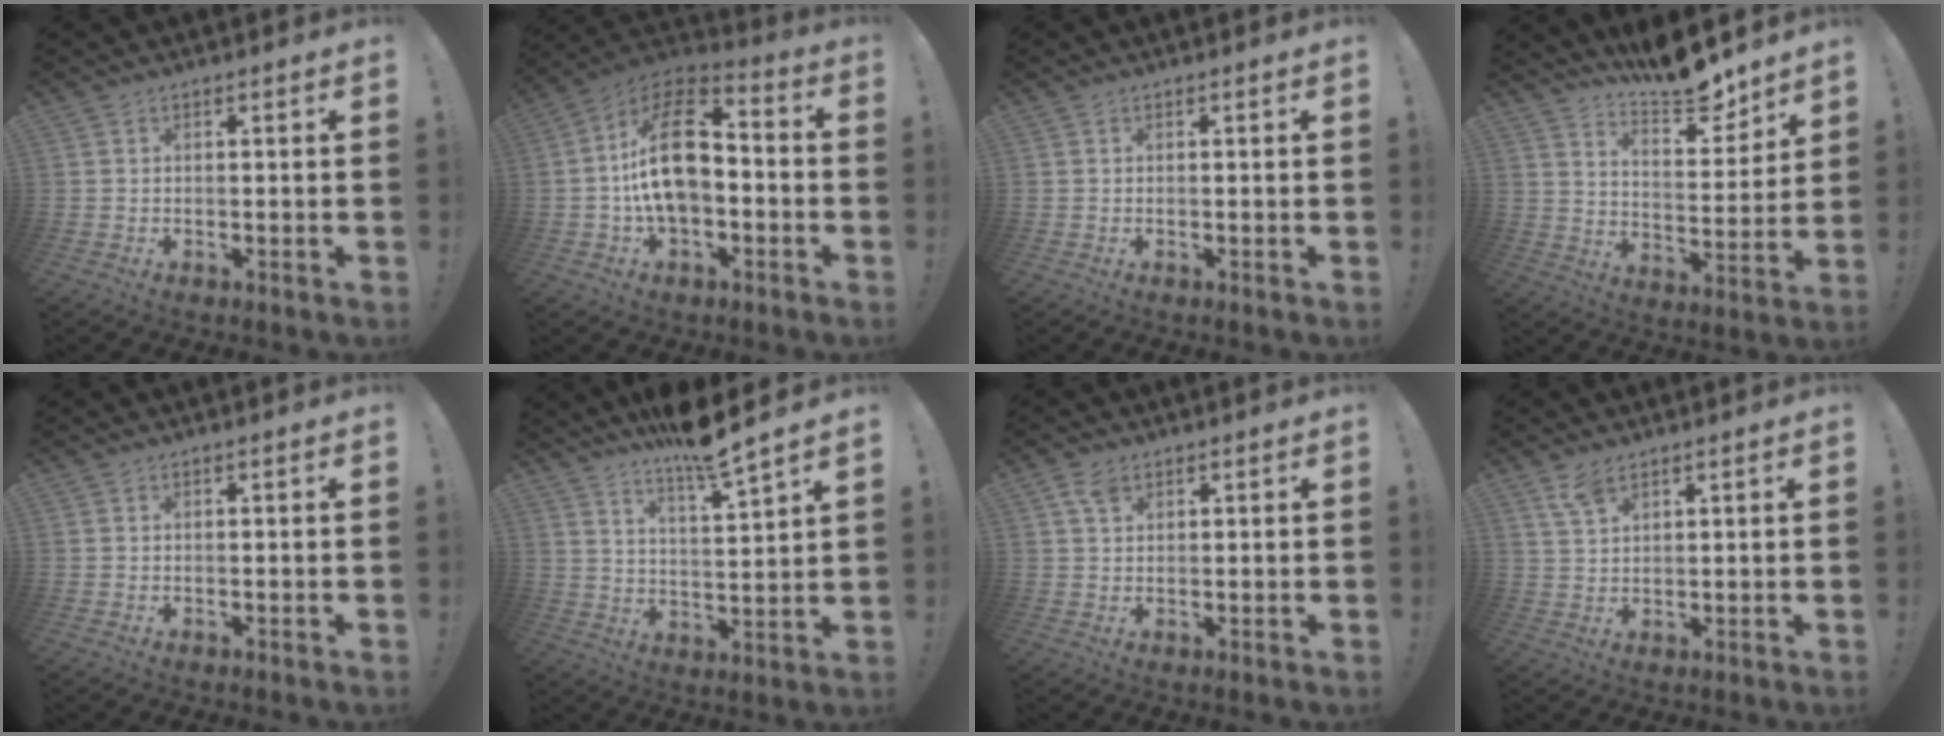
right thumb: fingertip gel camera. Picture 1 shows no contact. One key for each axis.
{"total": 18.5, "fx": -1.3, "fy": 11.4, "fz": 14.4, "tx": -0.241, "ty": 0.030, "tz": -0.016}
{"total": 0.0}
{"total": 12.1, "fx": 10.7, "fy": 2.9, "fz": 4.8, "tx": -0.073, "ty": -0.084, "tz": 0.190}
{"total": 0.0}
{"total": 10.1, "fx": 8.6, "fy": -0.3, "fz": 5.2, "tx": -0.092, "ty": -0.062, "tz": 0.141}
{"total": 3.8, "fx": 2.1, "fy": 2.3, "fz": 2.2, "tx": -0.042, "ty": 0.000, "tz": 0.040}
{"total": 5.5, "fx": 3.8, "fy": 2.6, "fz": 2.9, "tx": -0.053, "ty": -0.014, "tz": 0.072}